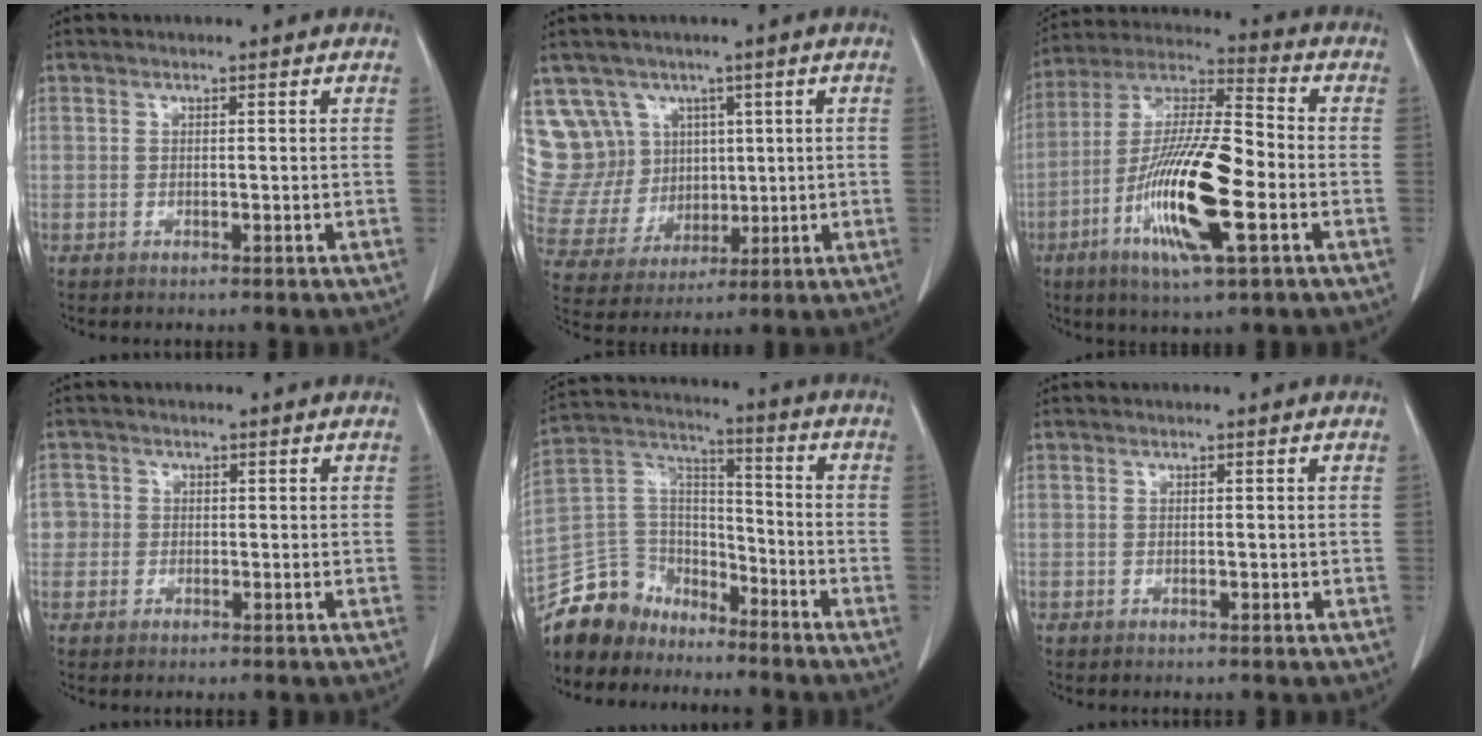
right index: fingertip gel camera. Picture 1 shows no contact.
{"total": 12.4, "force": [5.7, 10.9, 2.2], "torque": [-0.073, 0.061, 0.140]}
{"total": 17.7, "force": [-5.3, 2.8, 16.7], "torque": [-0.328, -0.012, -0.093]}
{"total": 2.3, "force": [-0.1, 2.3, -0.1], "torque": [0.016, 0.009, -0.002]}
{"total": 12.1, "force": [-10.4, 5.9, 1.9], "torque": [-0.050, 0.048, -0.201]}
{"total": 0.0}